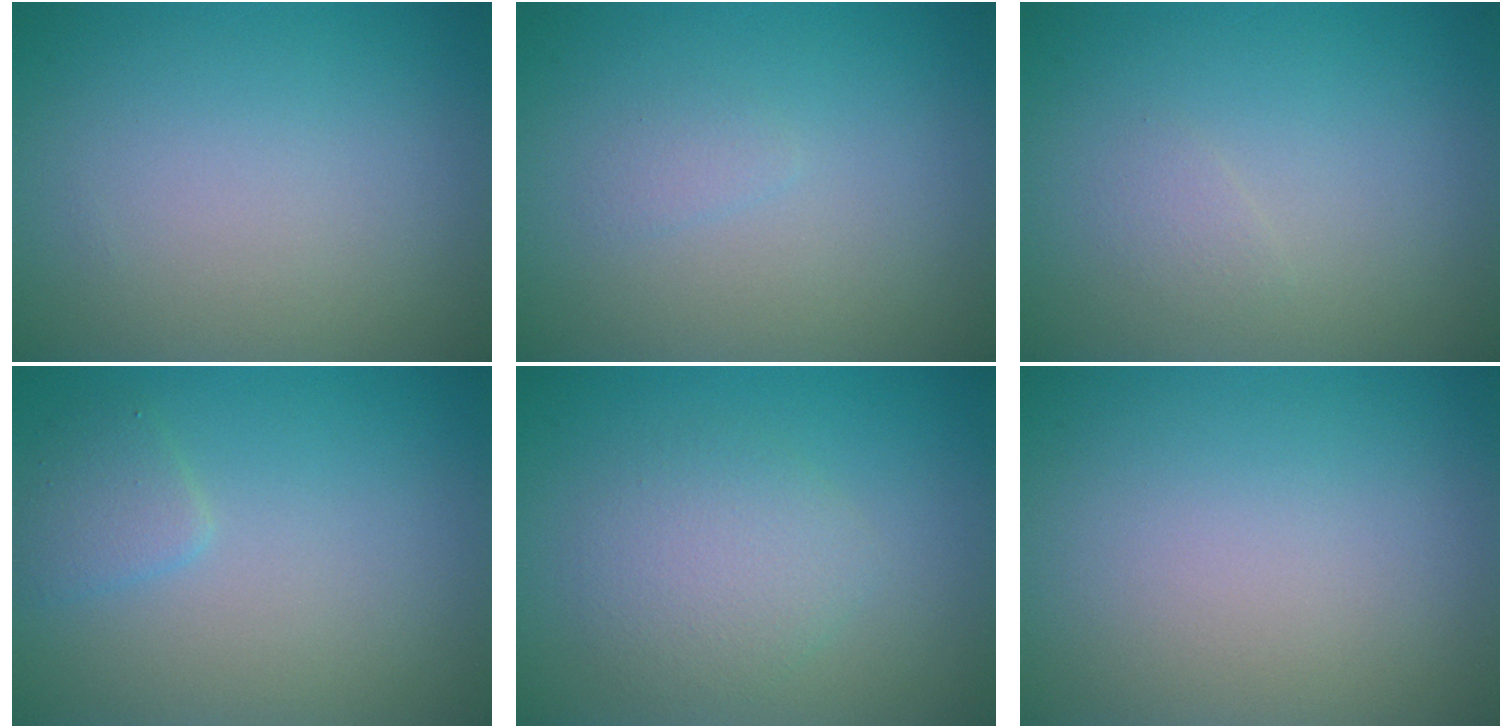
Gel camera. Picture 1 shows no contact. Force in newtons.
{"total": 0.7, "press": 0.7, "slide": 0.0}
{"total": 0.8, "press": 0.8, "slide": 0.0}
{"total": 1.6, "press": 1.6, "slide": 0.1}
{"total": 3.0, "press": 3.0, "slide": 0.1}
{"total": 0.0}